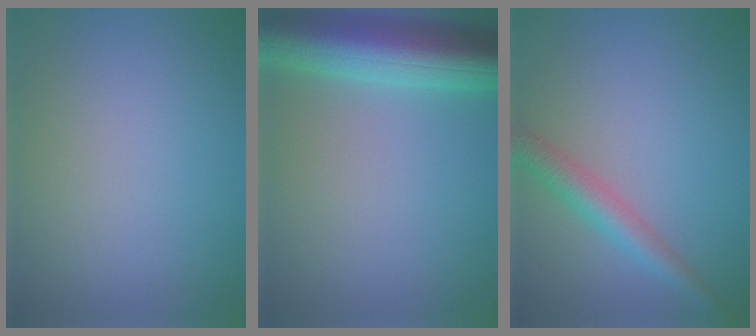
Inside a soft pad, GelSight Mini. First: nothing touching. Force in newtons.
{"total": 9.2, "press": 9.2, "slide": 0.4}
{"total": 3.2, "press": 3.2, "slide": 0.1}